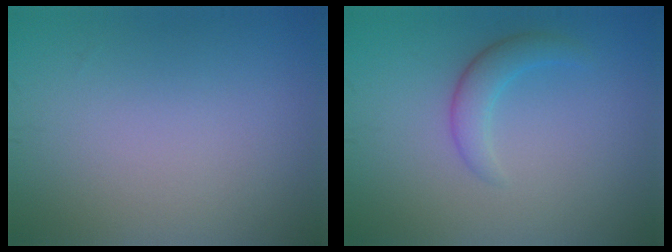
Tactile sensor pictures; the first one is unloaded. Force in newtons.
{"total": 2.4, "press": 2.4, "slide": 0.2}